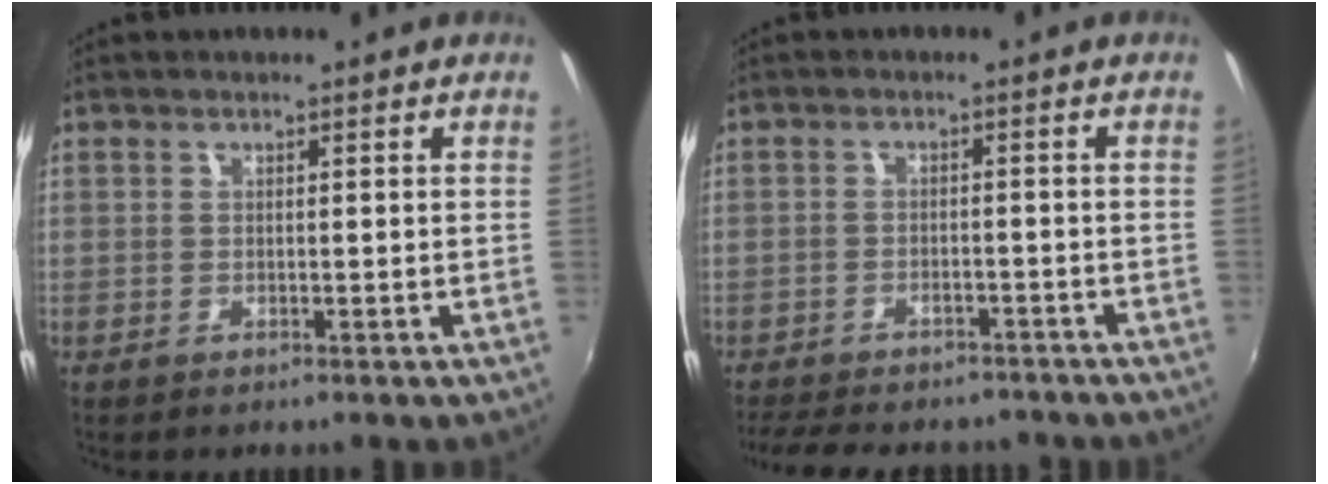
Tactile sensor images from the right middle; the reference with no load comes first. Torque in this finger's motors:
{"motor_torque": [1.08, -1.06, 0.11, 0.07]}